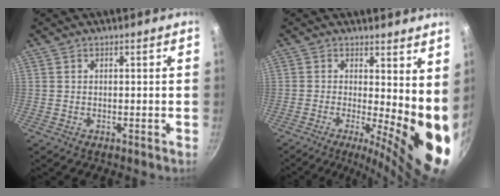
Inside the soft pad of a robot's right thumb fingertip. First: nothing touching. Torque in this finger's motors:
{"motor_torque": [-0.60, 1.99, 0.27, 0.08, 0.17]}